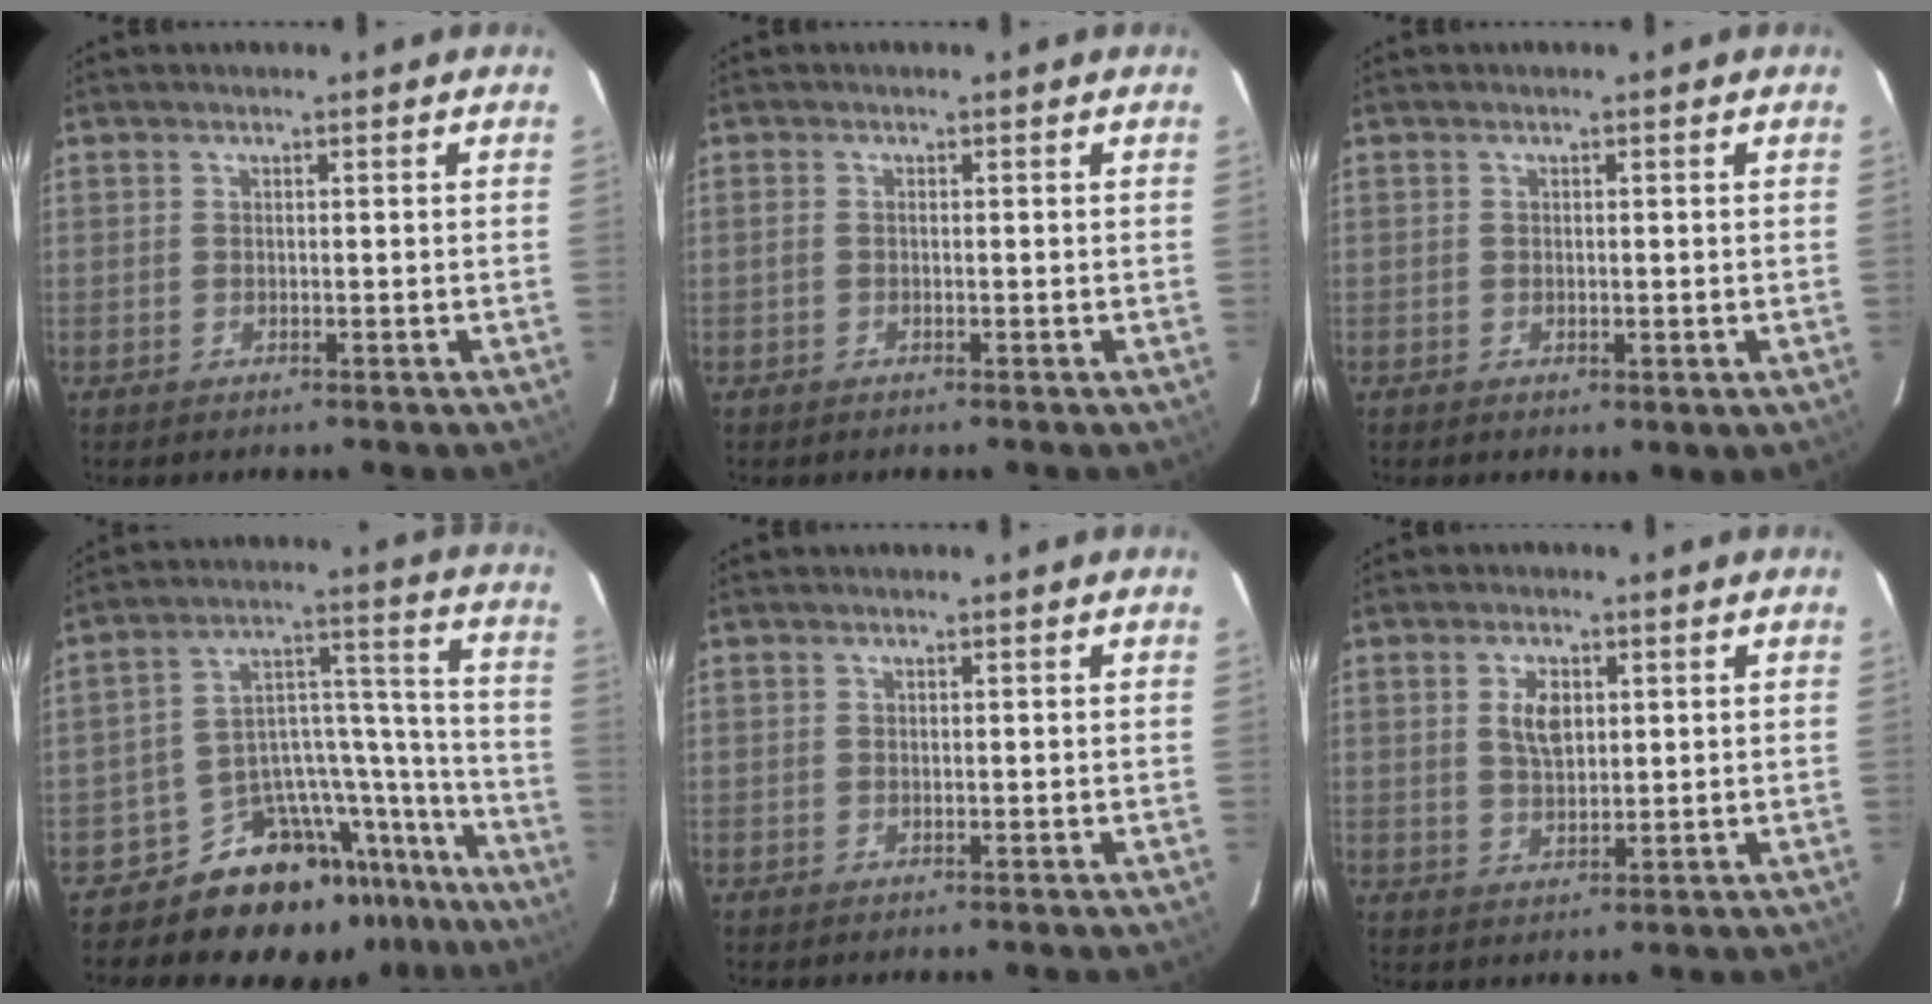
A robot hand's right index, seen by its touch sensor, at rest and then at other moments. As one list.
[{"total": 0.5, "force": [-0.2, 0.3, 0.4], "torque": [-0.005, 0.002, -0.004]}, {"total": 1.2, "force": [-0.1, 0.7, 1.0], "torque": [-0.017, -0.004, -0.003]}, {"total": 19.2, "force": [-16.2, 9.0, 4.8], "torque": [-0.058, 0.083, -0.235]}, {"total": 0.0}, {"total": 4.9, "force": [1.4, 2.8, 3.8], "torque": [-0.068, 0.005, 0.030]}]